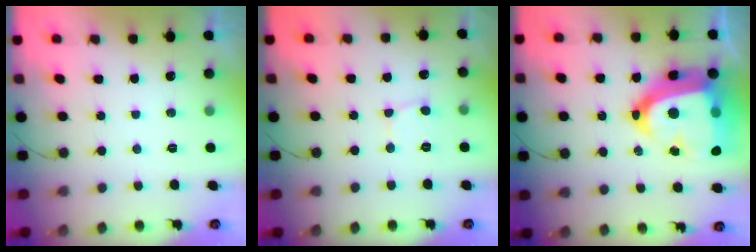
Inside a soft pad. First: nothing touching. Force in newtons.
{"total": 2.7, "press": 2.7, "slide": 0.3}
{"total": 29.8, "press": 29.7, "slide": 2.4}